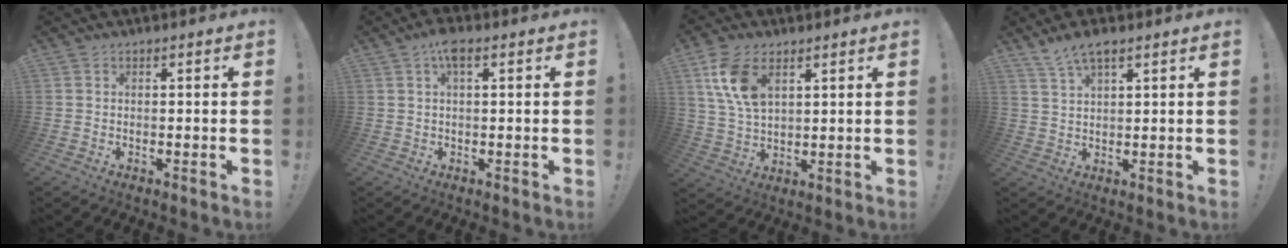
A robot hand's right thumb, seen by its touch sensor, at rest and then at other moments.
{"total": 4.2, "force": [2.0, 1.5, 3.3], "torque": [-0.054, -0.002, 0.031]}
{"total": 11.0, "force": [5.4, 6.2, 7.4], "torque": [-0.149, -0.011, 0.102]}
{"total": 6.0, "force": [4.4, 1.8, 3.8], "torque": [-0.066, -0.019, 0.080]}